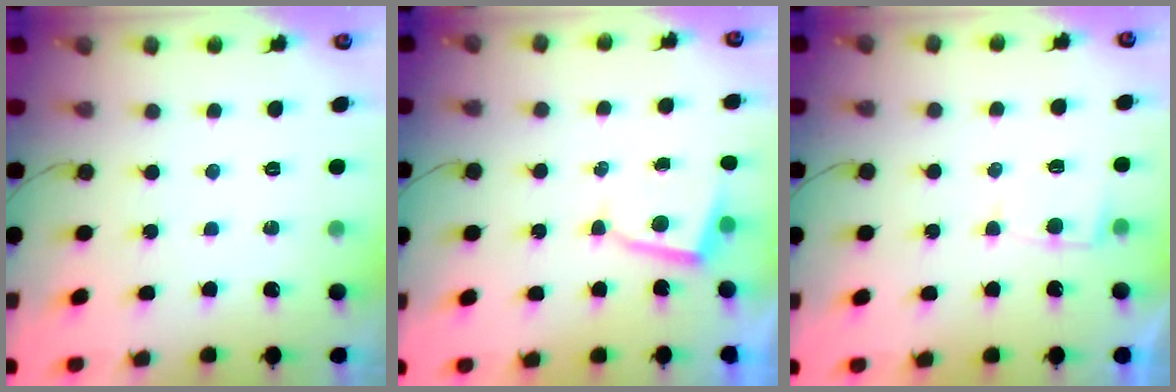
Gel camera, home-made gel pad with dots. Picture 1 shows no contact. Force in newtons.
{"total": 3.1, "press": 3.1, "slide": 0.3}
{"total": 3.3, "press": 3.3, "slide": 0.4}